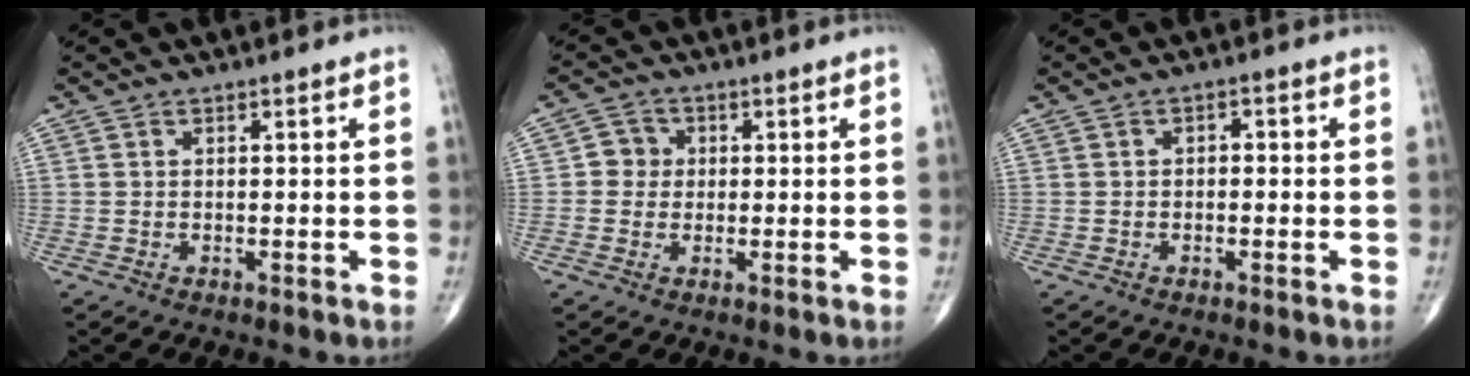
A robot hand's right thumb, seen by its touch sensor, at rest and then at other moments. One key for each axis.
{"total": 3.5, "fx": 0.2, "fy": 3.4, "fz": 1.0, "tx": 0.009, "ty": 0.008, "tz": -0.003}
{"total": 1.4, "fx": -0.3, "fy": 1.0, "fz": 0.9, "tx": -0.002, "ty": 0.008, "tz": -0.011}